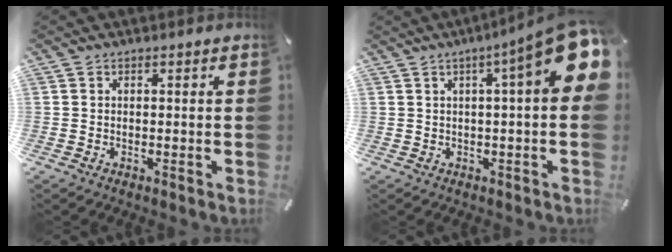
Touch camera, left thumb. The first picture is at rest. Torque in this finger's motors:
{"motor_torque": [0.63, 0.68, 0.69, 0.45, 0.23]}